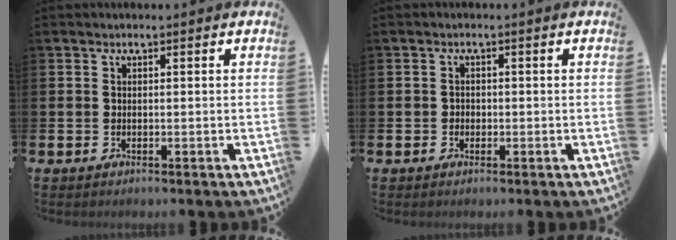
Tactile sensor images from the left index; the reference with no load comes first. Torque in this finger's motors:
{"motor_torque": [0.04, 0.01, -0.01, 0.02]}